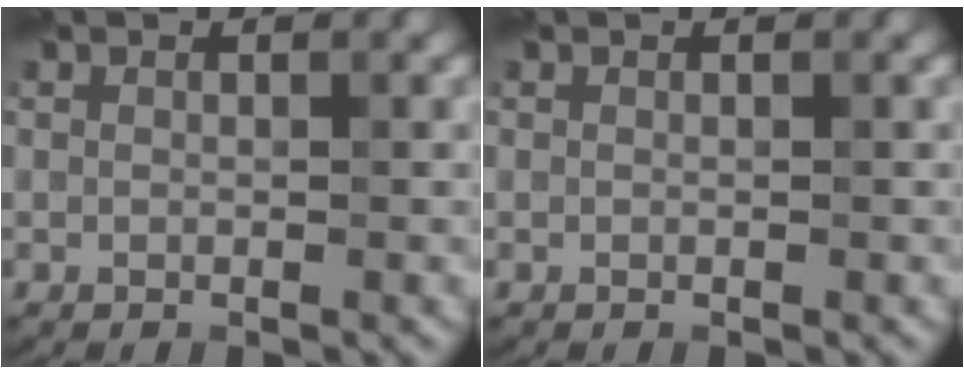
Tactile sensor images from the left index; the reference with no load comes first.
{"total": 0.0}